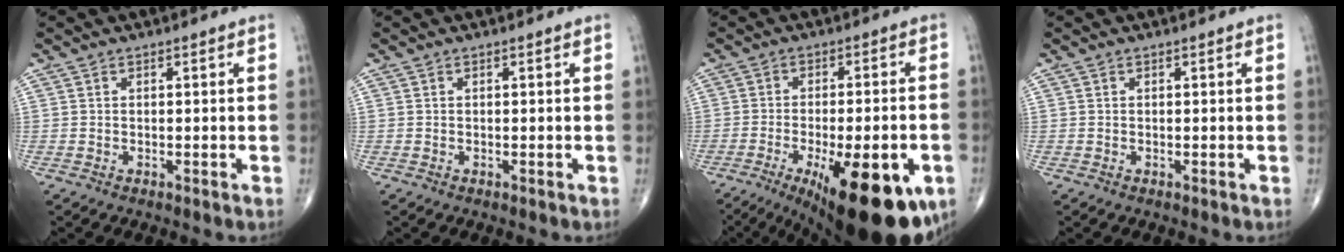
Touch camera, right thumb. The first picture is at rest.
{"total": 0.0}
{"total": 23.1, "force": [-9.8, 8.0, 19.3], "torque": [-0.231, 0.004, -0.127]}
{"total": 0.0}